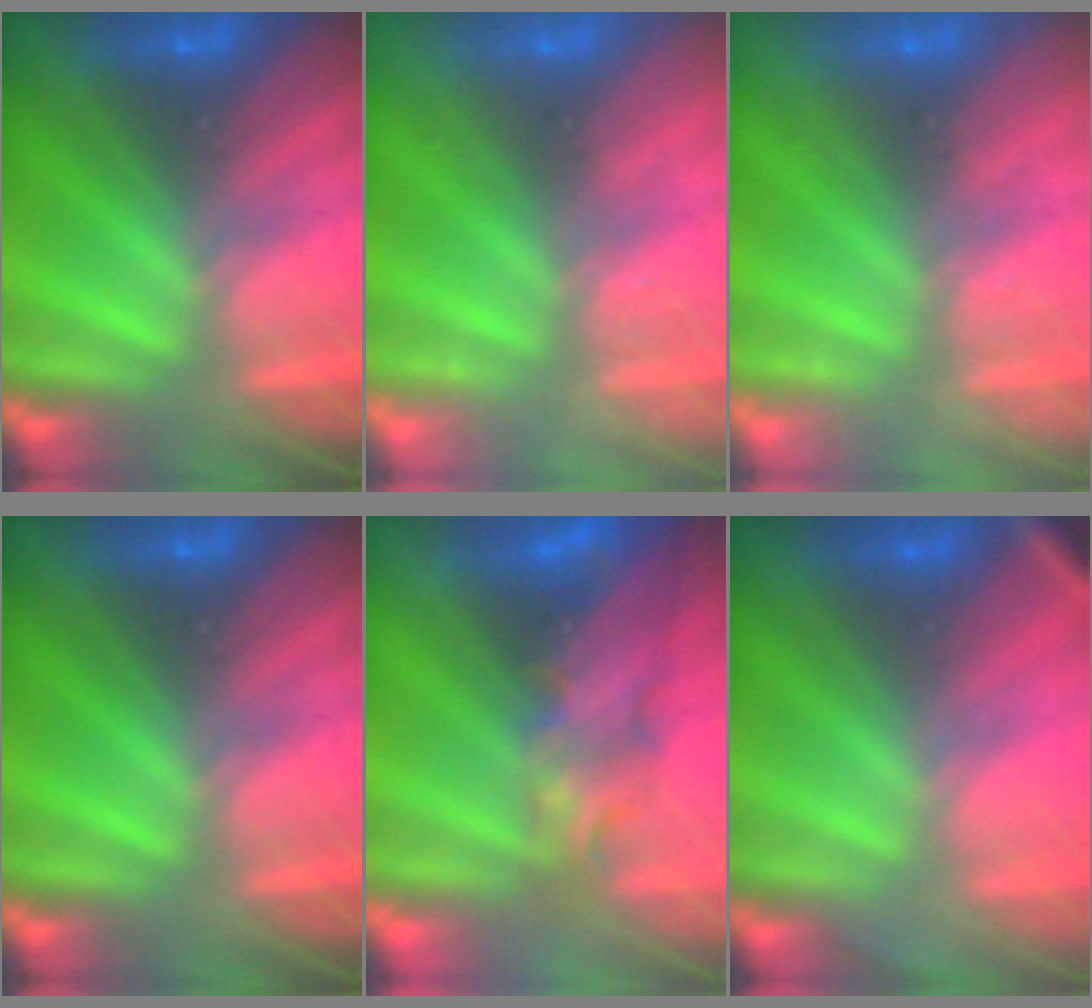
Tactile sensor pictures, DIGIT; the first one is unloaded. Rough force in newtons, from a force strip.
{"total": 2.2}
{"total": 2.2}
{"total": 0.0}
{"total": 3.7}
{"total": 2.7}